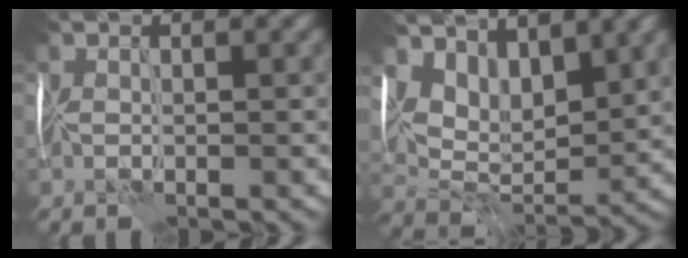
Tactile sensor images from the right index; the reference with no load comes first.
{"total": 5.9, "force": [4.3, 3.0, 2.6], "torque": [-0.050, -0.005, 0.070]}